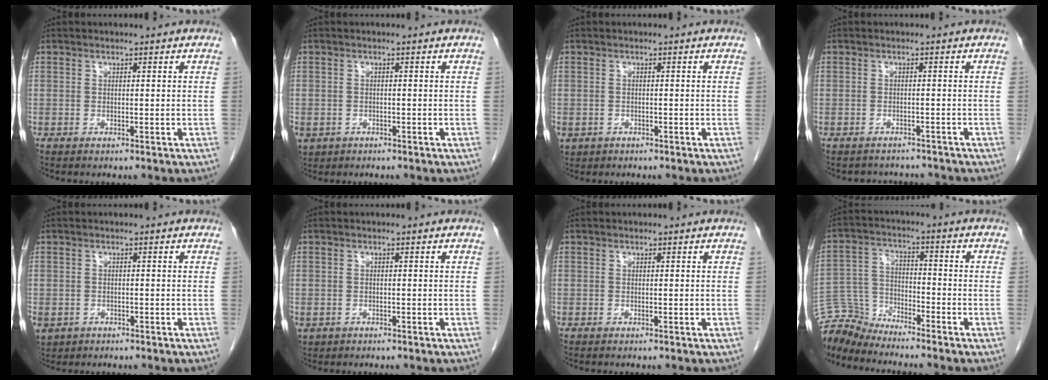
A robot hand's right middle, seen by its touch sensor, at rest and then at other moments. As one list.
[{"total": 4.6, "force": [-2.2, 3.8, 1.4], "torque": [-0.040, -0.004, -0.029]}, {"total": 3.2, "force": [-1.6, 2.6, 0.9], "torque": [-0.021, -0.003, -0.021]}, {"total": 3.9, "force": [-3.6, 1.4, -0.1], "torque": [-0.001, 0.002, -0.047]}, {"total": 5.8, "force": [-2.6, 4.8, 1.9], "torque": [-0.056, -0.006, -0.035]}, {"total": 2.0, "force": [-0.9, 1.6, 0.6], "torque": [-0.014, -0.002, -0.008]}, {"total": 0.0}, {"total": 7.0, "force": [-6.9, 0.4, -0.6], "torque": [0.001, 0.008, -0.136]}]